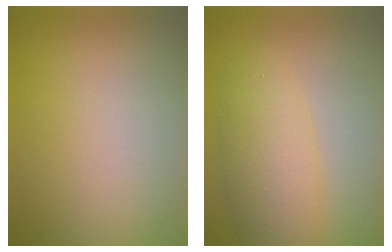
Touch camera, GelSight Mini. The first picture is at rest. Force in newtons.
{"total": 4.7, "press": 4.7, "slide": 0.1}